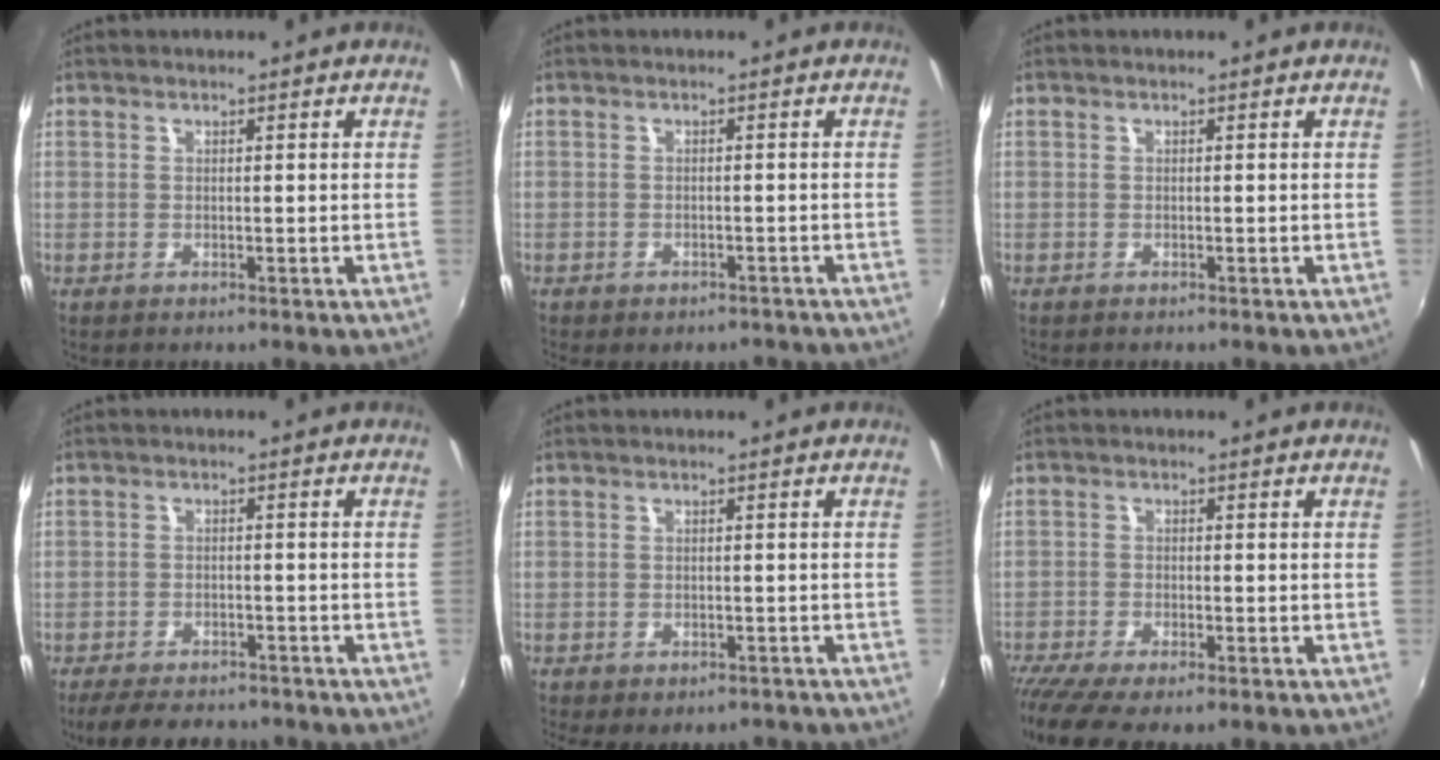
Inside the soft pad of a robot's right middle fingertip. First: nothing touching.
{"total": 5.4, "force": [-4.5, 2.2, 2.1], "torque": [-0.044, -0.017, -0.054]}
{"total": 0.0}
{"total": 10.0, "force": [-8.3, 3.7, 4.3], "torque": [-0.099, -0.013, -0.125]}
{"total": 7.1, "force": [-5.4, 3.1, 3.5], "torque": [-0.073, -0.025, -0.067]}
{"total": 9.8, "force": [-7.4, 2.6, 5.9], "torque": [-0.145, -0.047, -0.130]}